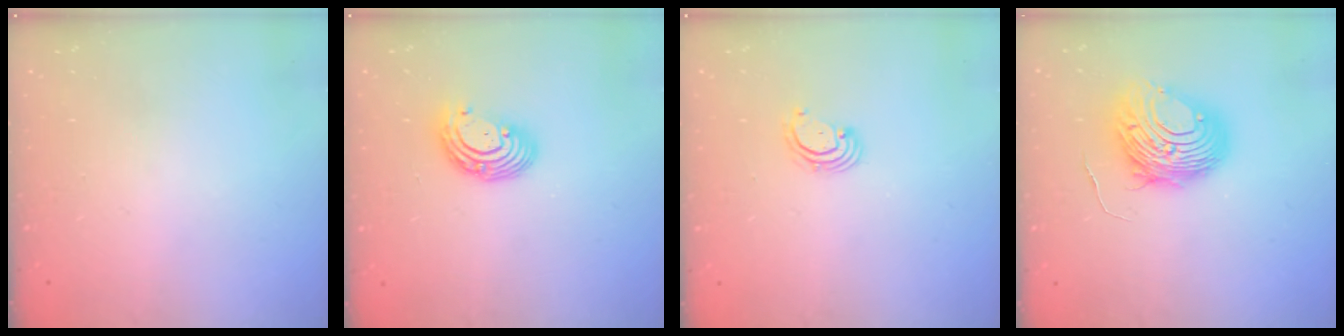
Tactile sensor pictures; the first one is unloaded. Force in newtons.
{"total": 8.1, "press": 8.0, "slide": 1.5}
{"total": 2.6, "press": 2.6, "slide": 0.3}
{"total": 11.0, "press": 11.0, "slide": 0.8}